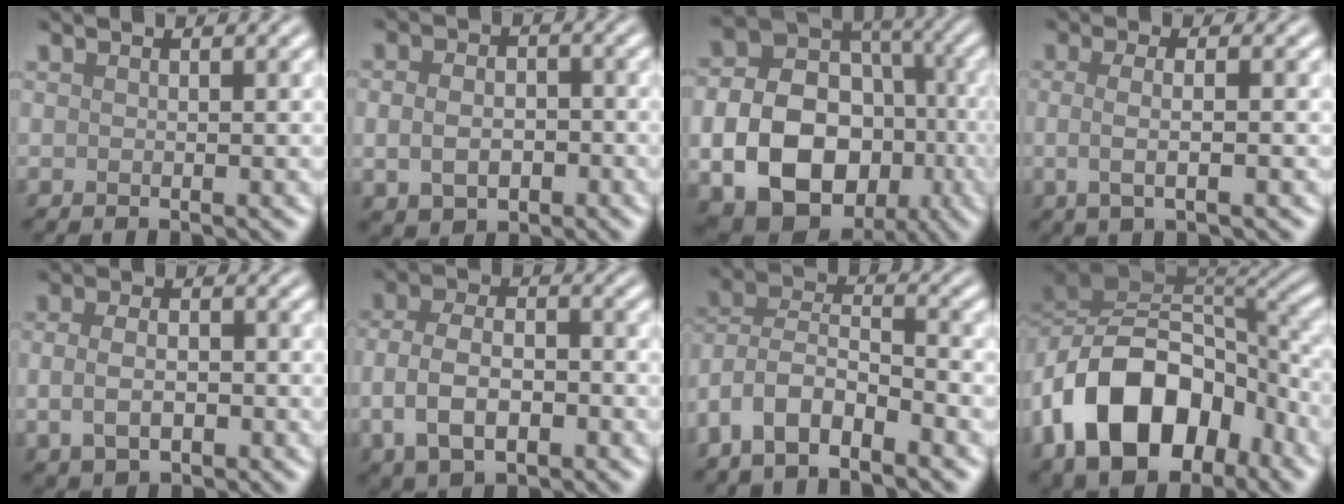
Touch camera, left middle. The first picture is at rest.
{"total": 4.4, "force": [-0.8, 3.2, 2.8], "torque": [-0.045, -0.005, -0.015]}
{"total": 13.0, "force": [-3.4, 9.8, 7.9], "torque": [-0.149, -0.032, -0.054]}
{"total": 2.9, "force": [-0.2, 0.9, 2.7], "torque": [-0.050, -0.006, -0.006]}
{"total": 3.7, "force": [-0.6, 2.3, 2.8], "torque": [-0.048, -0.002, -0.010]}
{"total": 5.8, "force": [-1.6, 3.5, 4.4], "torque": [-0.087, 0.000, -0.033]}
{"total": 7.1, "force": [-4.4, 3.0, 4.8], "torque": [-0.085, 0.008, -0.089]}
{"total": 13.6, "force": [-5.0, 8.7, 9.2], "torque": [-0.167, 0.009, -0.092]}